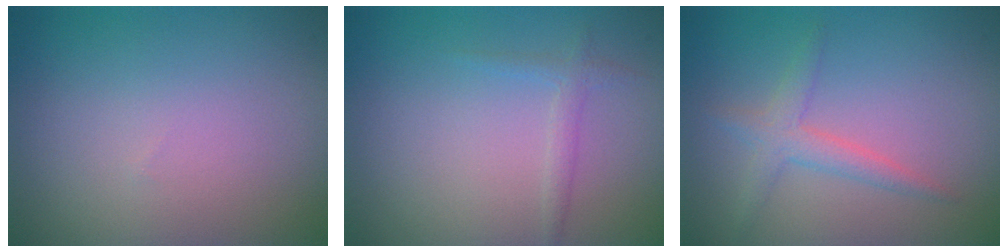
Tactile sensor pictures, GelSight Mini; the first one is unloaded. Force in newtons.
{"total": 1.2, "press": 1.2, "slide": 0.1}
{"total": 2.1, "press": 2.1, "slide": 0.2}